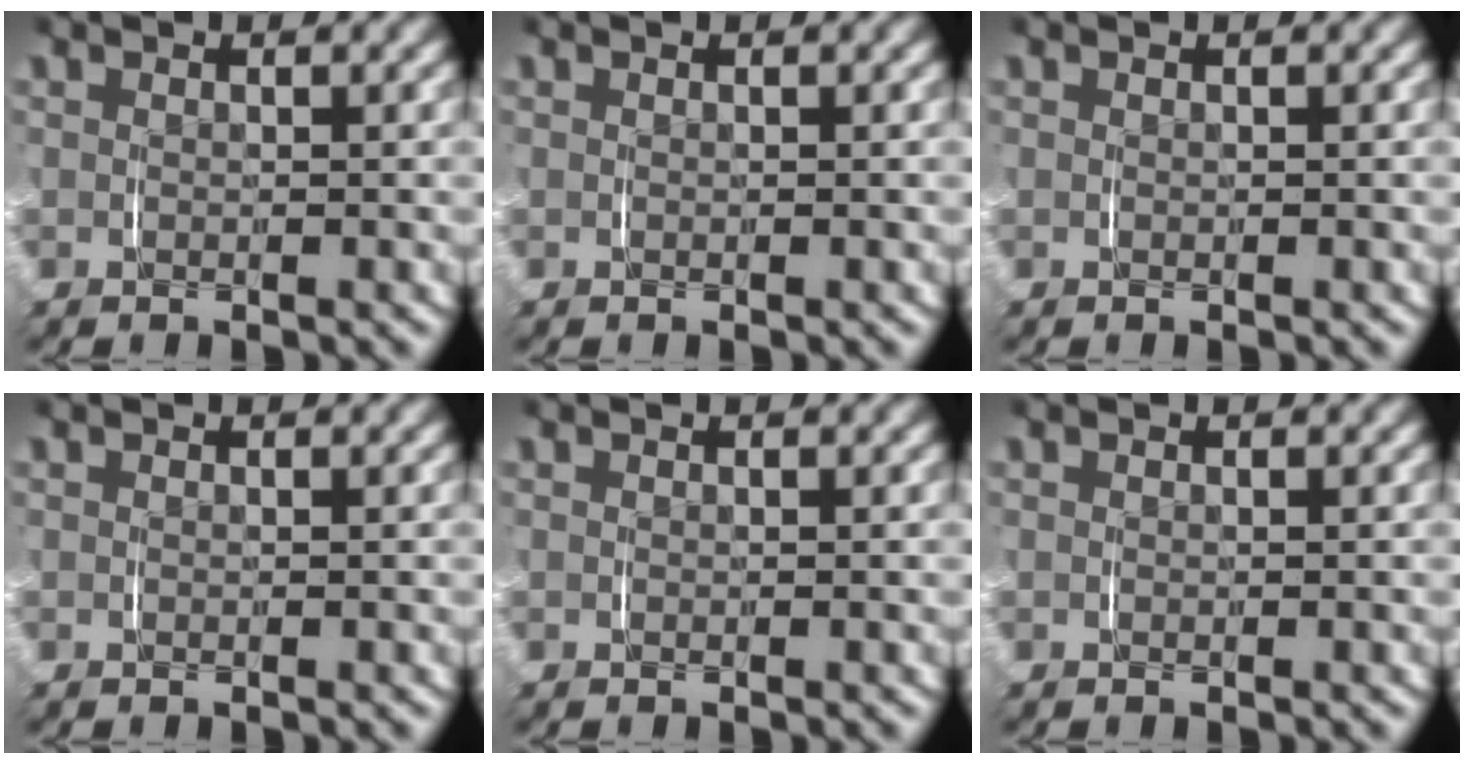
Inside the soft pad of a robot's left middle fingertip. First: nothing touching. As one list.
[{"total": 0.0}, {"total": 0.0}, {"total": 0.0}, {"total": 0.0}, {"total": 0.0}]